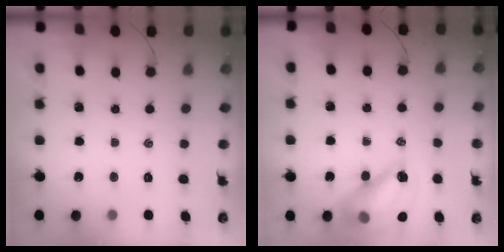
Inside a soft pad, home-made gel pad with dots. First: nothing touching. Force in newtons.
{"total": 13.5, "press": 12.9, "slide": 3.7}